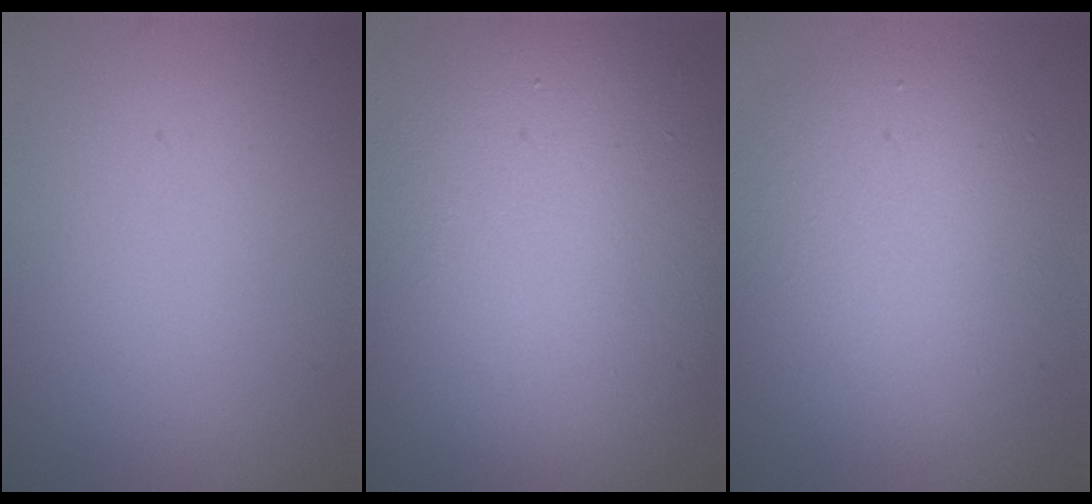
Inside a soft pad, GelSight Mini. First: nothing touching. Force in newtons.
{"total": 15.8, "press": 15.8, "slide": 0.6}
{"total": 6.1, "press": 6.1, "slide": 0.1}